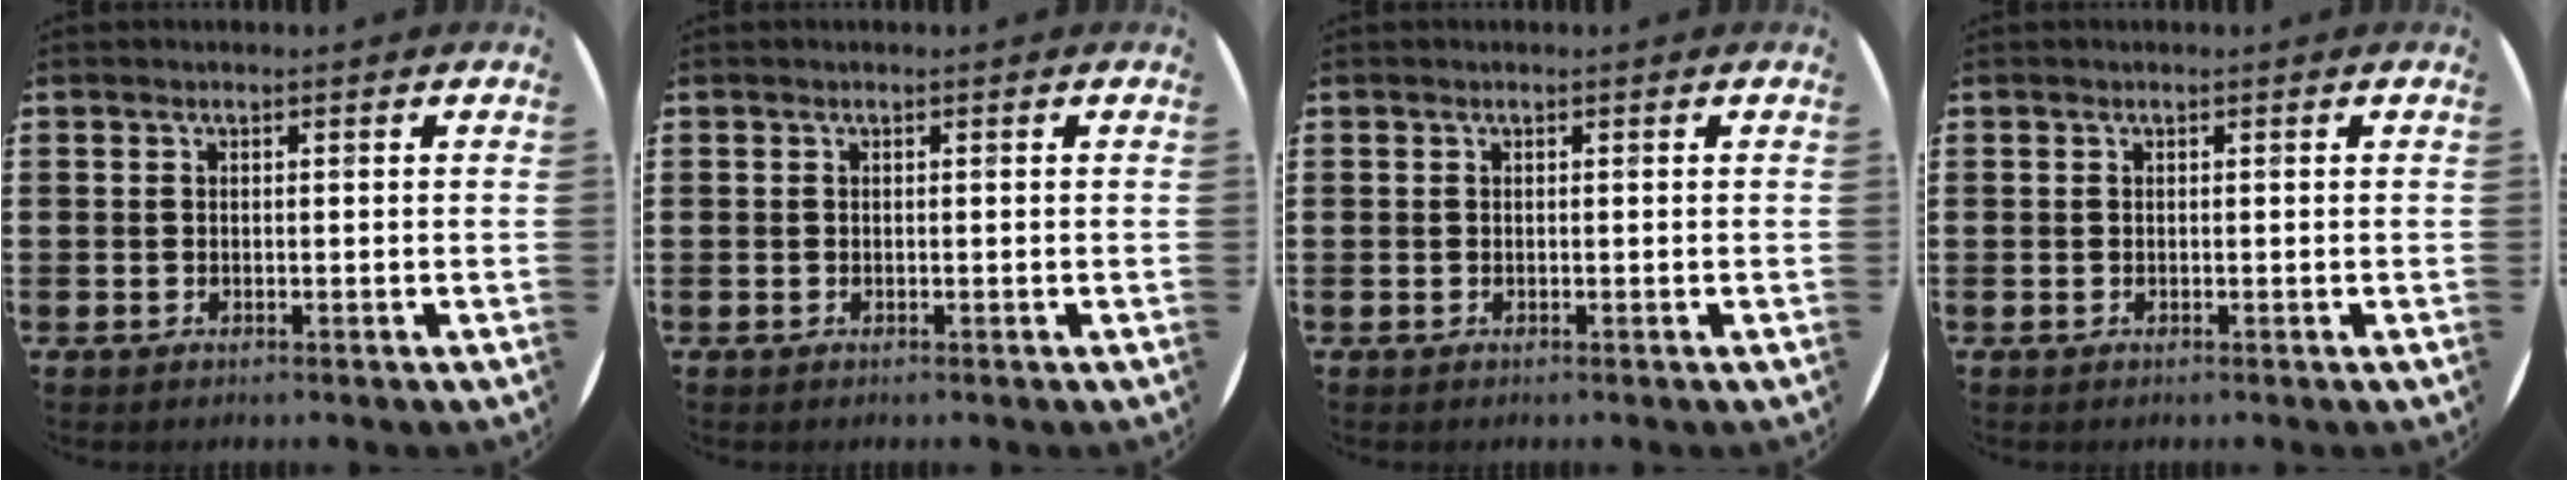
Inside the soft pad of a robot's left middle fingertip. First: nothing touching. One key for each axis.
{"total": 0.0}
{"total": 0.0}
{"total": 0.0}